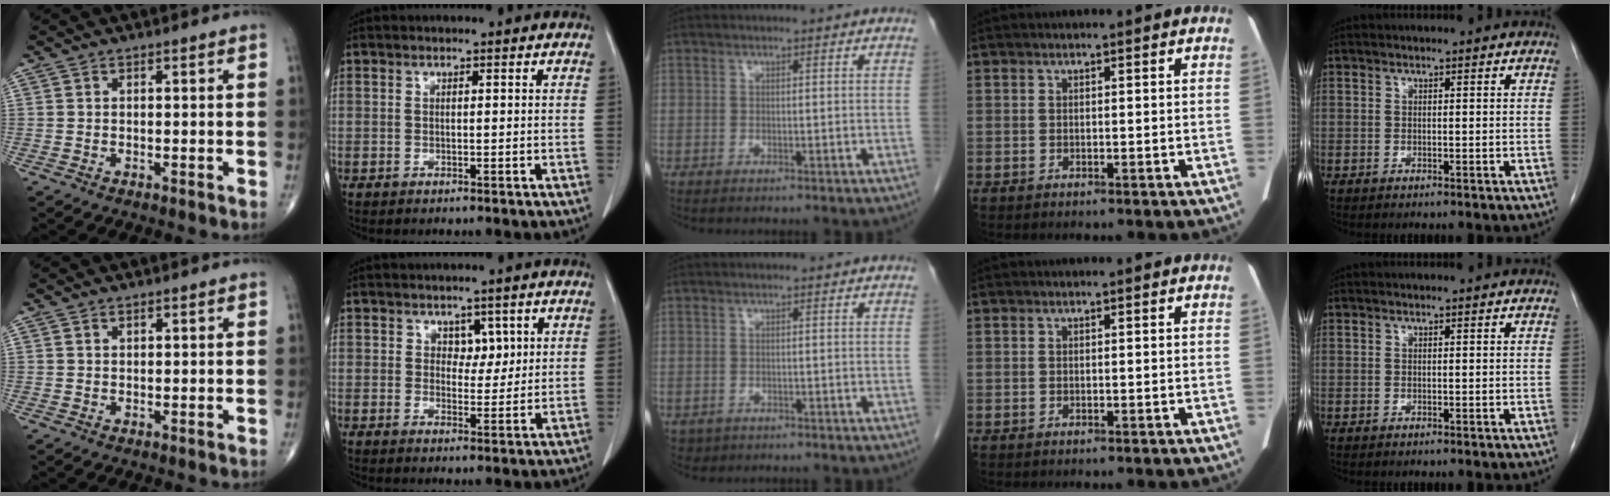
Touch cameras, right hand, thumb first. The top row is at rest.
{"thumb": {"total": 0.7, "force": [0.5, 0.4, 0.4], "torque": [-0.003, -0.003, 0.007]}, "index": {"total": 3.3, "force": [1.4, 2.2, 2.0], "torque": [-0.018, 0.001, 0.023]}, "middle": {"total": 1.9, "force": [-0.9, 1.6, 0.3], "torque": [-0.009, 0.002, -0.009]}}